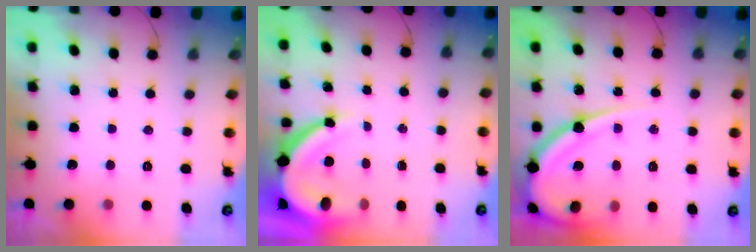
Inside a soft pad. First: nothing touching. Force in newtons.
{"total": 11.0, "press": 10.9, "slide": 1.3}
{"total": 13.5, "press": 13.4, "slide": 1.6}